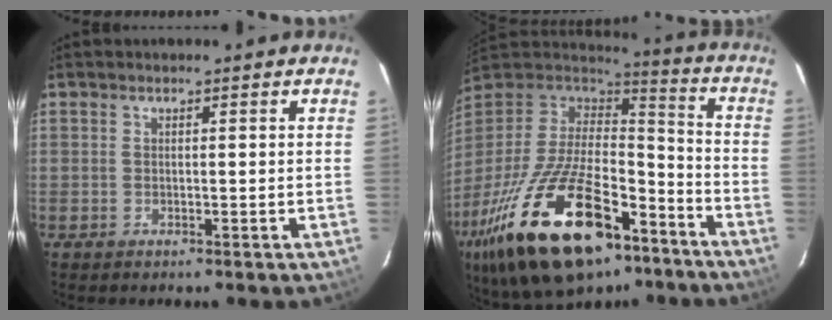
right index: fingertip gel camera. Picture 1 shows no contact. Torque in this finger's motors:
{"motor_torque": [1.87, -0.27, 1.05, 0.21]}